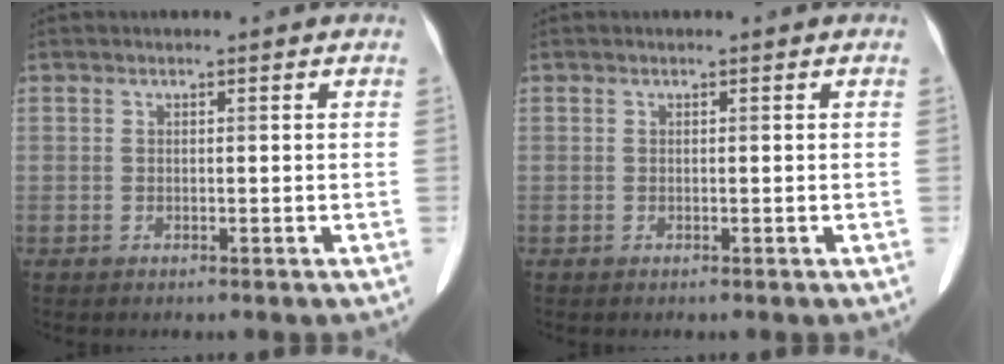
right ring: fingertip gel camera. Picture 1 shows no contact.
{"total": 0.0}